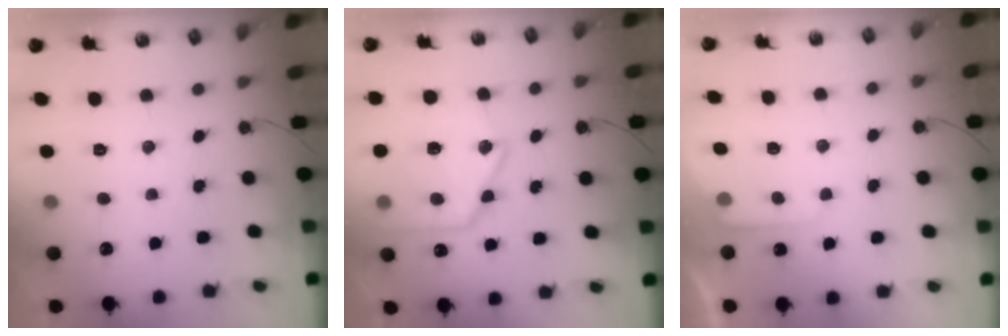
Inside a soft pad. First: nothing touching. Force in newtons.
{"total": 20.3, "press": 20.2, "slide": 2.0}
{"total": 6.0, "press": 6.0, "slide": 0.7}